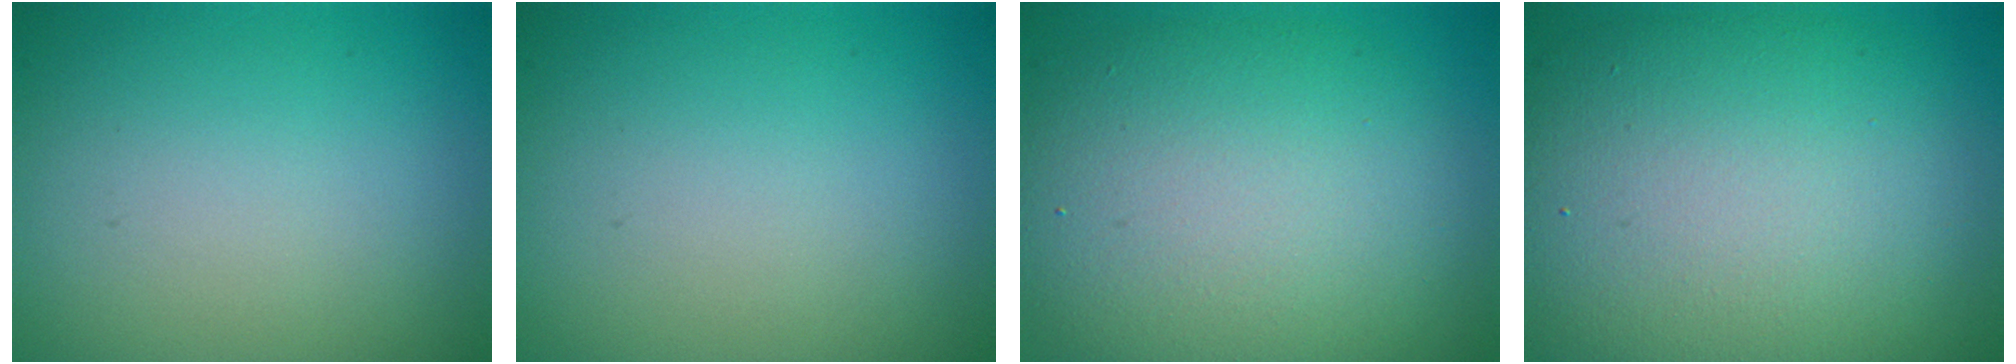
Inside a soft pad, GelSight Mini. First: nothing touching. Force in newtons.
{"total": 0.0}
{"total": 9.3, "press": 9.3, "slide": 0.3}
{"total": 12.0, "press": 12.0, "slide": 0.5}